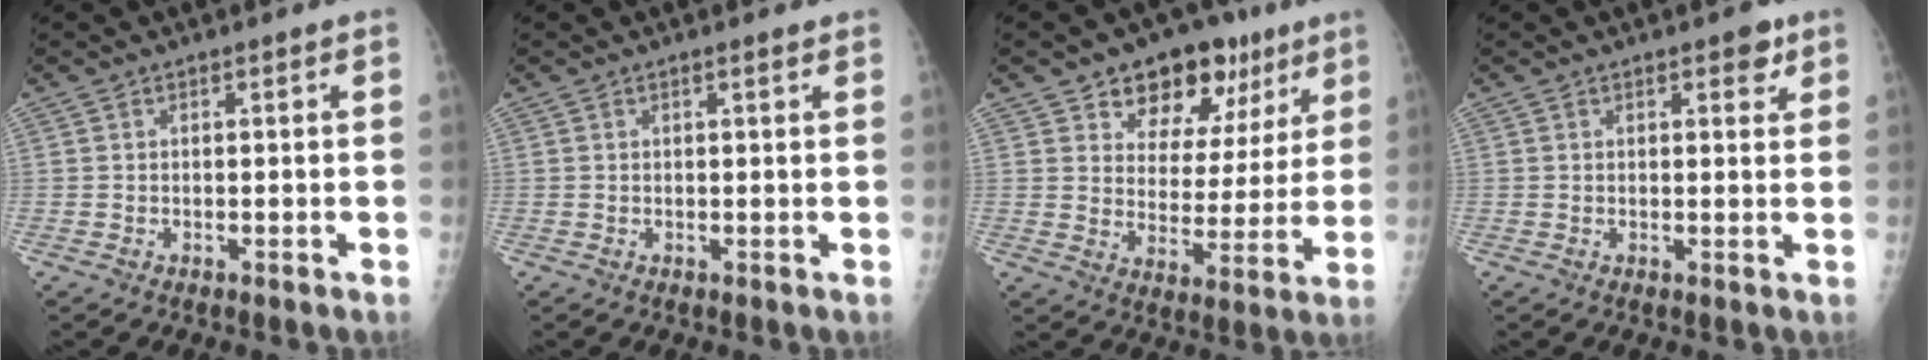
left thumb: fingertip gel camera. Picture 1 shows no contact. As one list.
[{"total": 0.9, "force": [0.6, 0.2, 0.6], "torque": [-0.009, -0.002, 0.009]}, {"total": 15.4, "force": [8.9, 9.7, 8.0], "torque": [-0.045, -0.028, 0.133]}, {"total": 2.7, "force": [1.6, 1.3, 1.7], "torque": [-0.006, -0.005, 0.017]}]